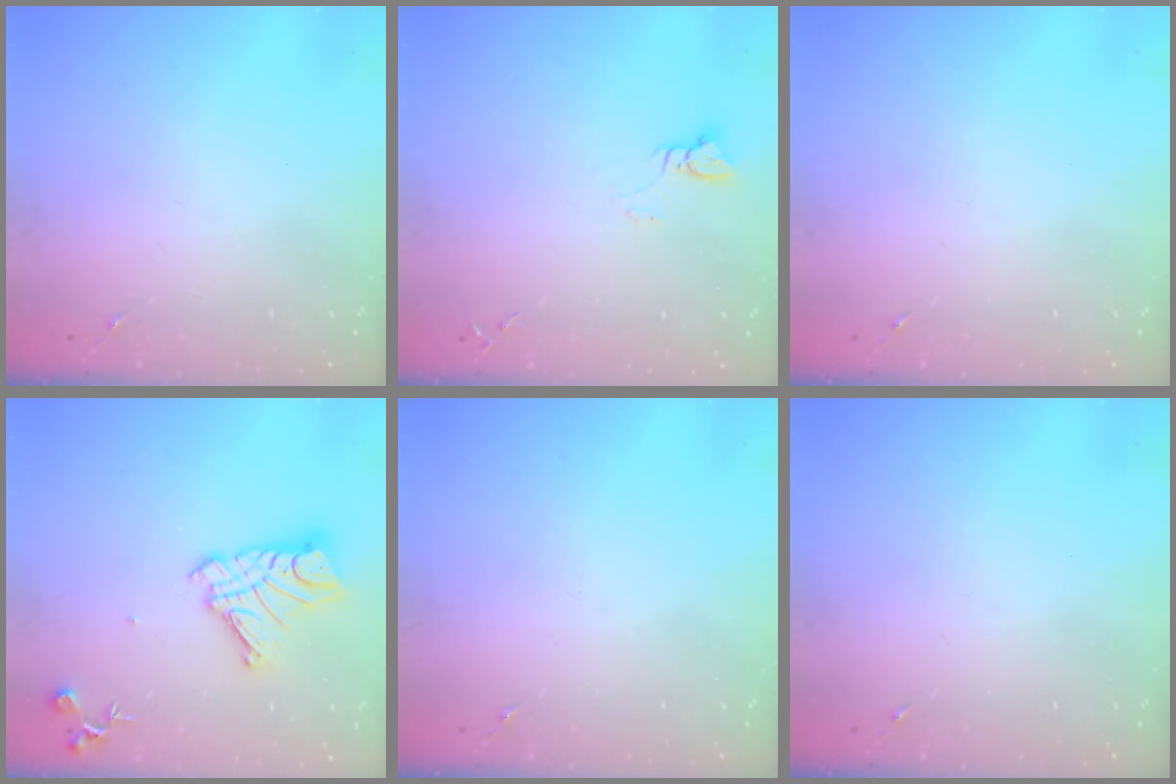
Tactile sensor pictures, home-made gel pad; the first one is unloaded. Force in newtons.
{"total": 3.0, "press": 3.0, "slide": 0.3}
{"total": 0.0}
{"total": 13.7, "press": 13.6, "slide": 1.2}
{"total": 0.0}
{"total": 0.0}